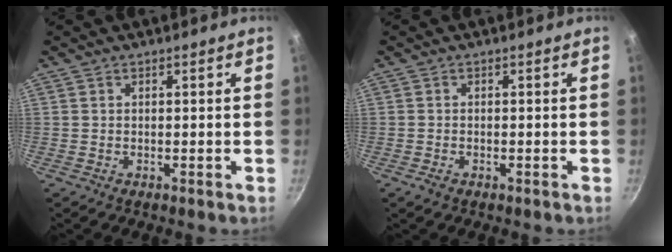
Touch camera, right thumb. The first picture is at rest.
{"total": 1.5, "force": [-1.0, 0.8, 0.8], "torque": [-0.023, 0.005, -0.019]}